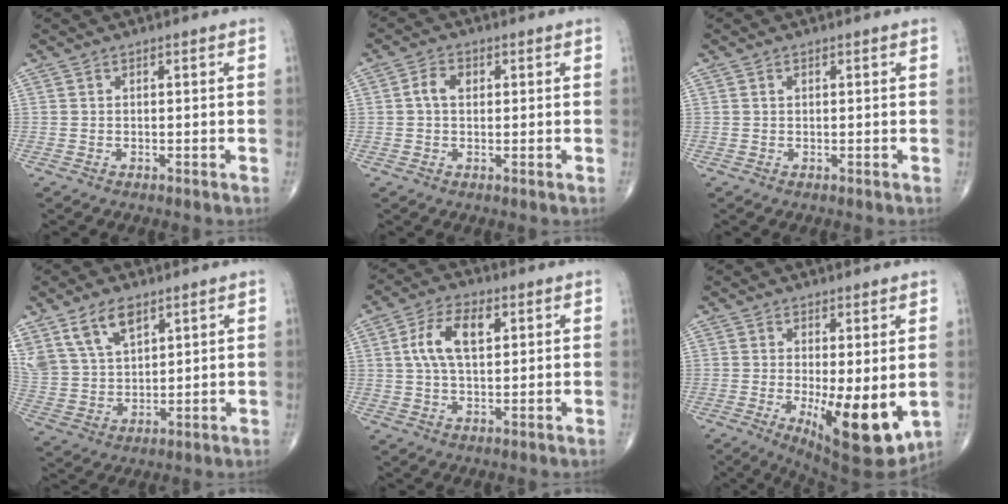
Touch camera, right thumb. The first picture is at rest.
{"total": 3.3, "force": [0.5, 2.3, 2.3], "torque": [-0.044, 0.009, 0.007]}
{"total": 0.5, "force": [0.2, 0.3, 0.3], "torque": [-0.007, 0.001, 0.004]}
{"total": 11.2, "force": [6.9, 6.0, 6.5], "torque": [-0.112, -0.020, 0.147]}
{"total": 8.7, "force": [2.3, 4.4, 7.1], "torque": [-0.133, 0.007, 0.041]}
{"total": 12.6, "force": [-2.0, 4.4, 11.7], "torque": [-0.165, -0.030, -0.015]}